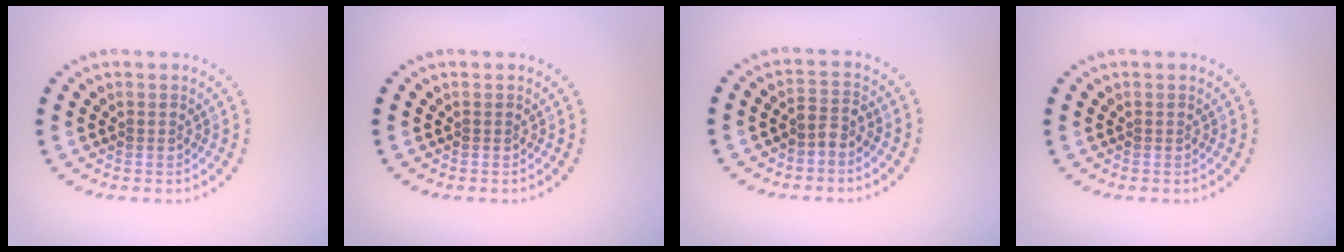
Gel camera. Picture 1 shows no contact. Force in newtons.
{"total": 0.0}
{"total": 1.6, "press": 1.3, "slide": 1.0}
{"total": 0.0}